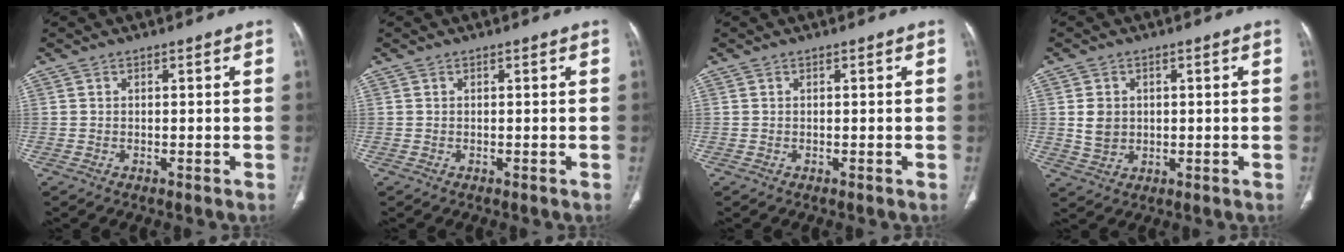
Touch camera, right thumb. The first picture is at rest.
{"total": 0.0}
{"total": 0.0}
{"total": 4.6, "force": [0.6, 3.8, 2.5], "torque": [-0.032, -0.004, 0.018]}